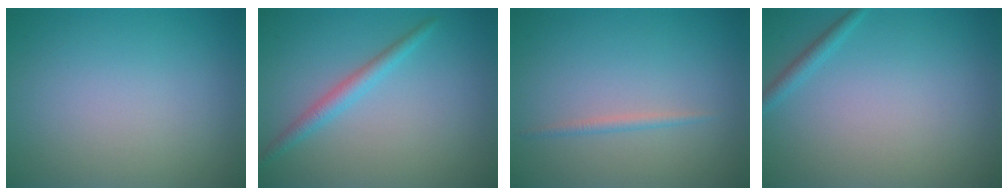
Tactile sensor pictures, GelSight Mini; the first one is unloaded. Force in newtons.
{"total": 2.0, "press": 1.9, "slide": 0.1}
{"total": 0.9, "press": 0.9, "slide": 0.0}
{"total": 1.1, "press": 1.1, "slide": 0.1}